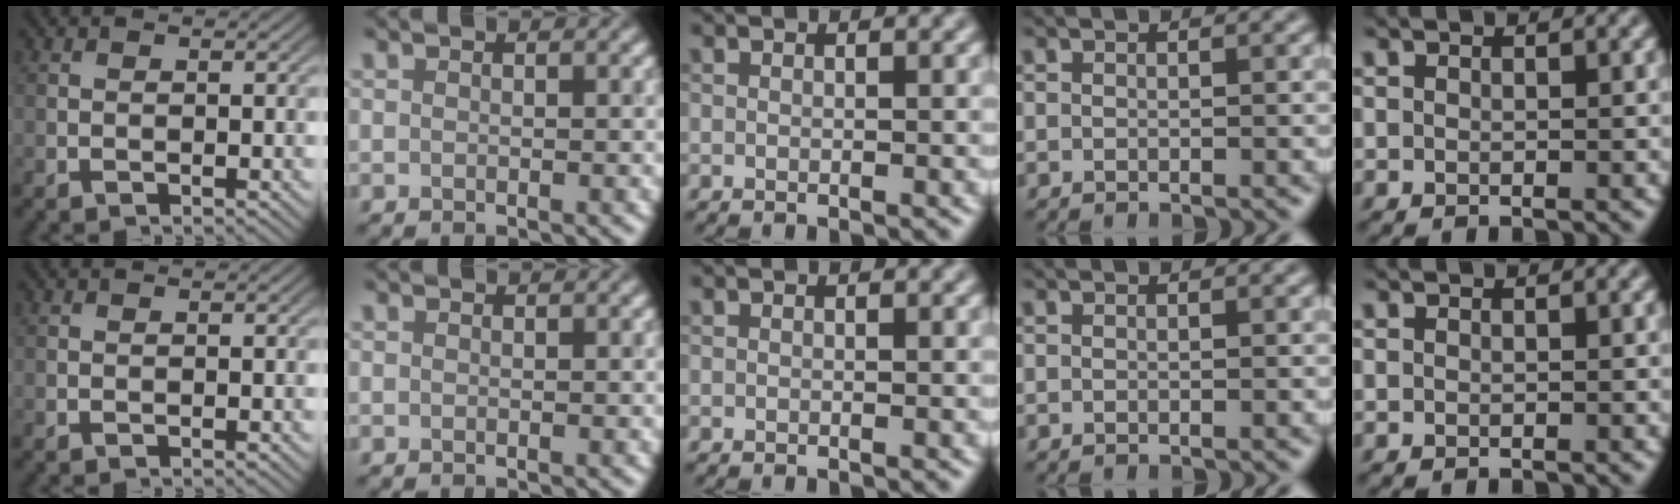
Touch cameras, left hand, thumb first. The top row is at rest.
{}